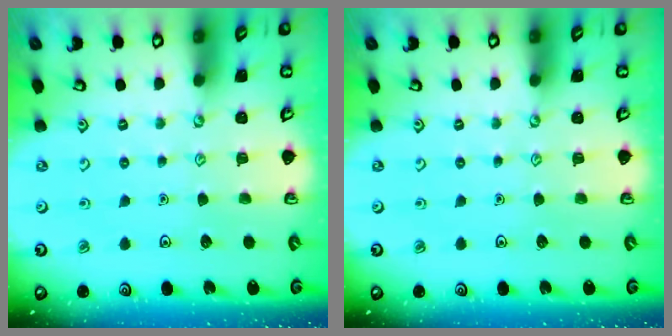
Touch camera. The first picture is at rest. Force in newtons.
{"total": 0.0}